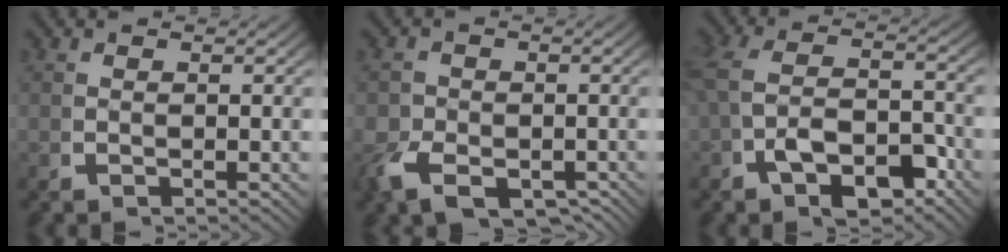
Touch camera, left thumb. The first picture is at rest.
{"total": 5.6, "force": [-3.2, 3.6, 2.9], "torque": [-0.059, -0.031, -0.042]}
{"total": 6.1, "force": [-1.1, 3.8, 4.6], "torque": [-0.103, -0.017, -0.013]}